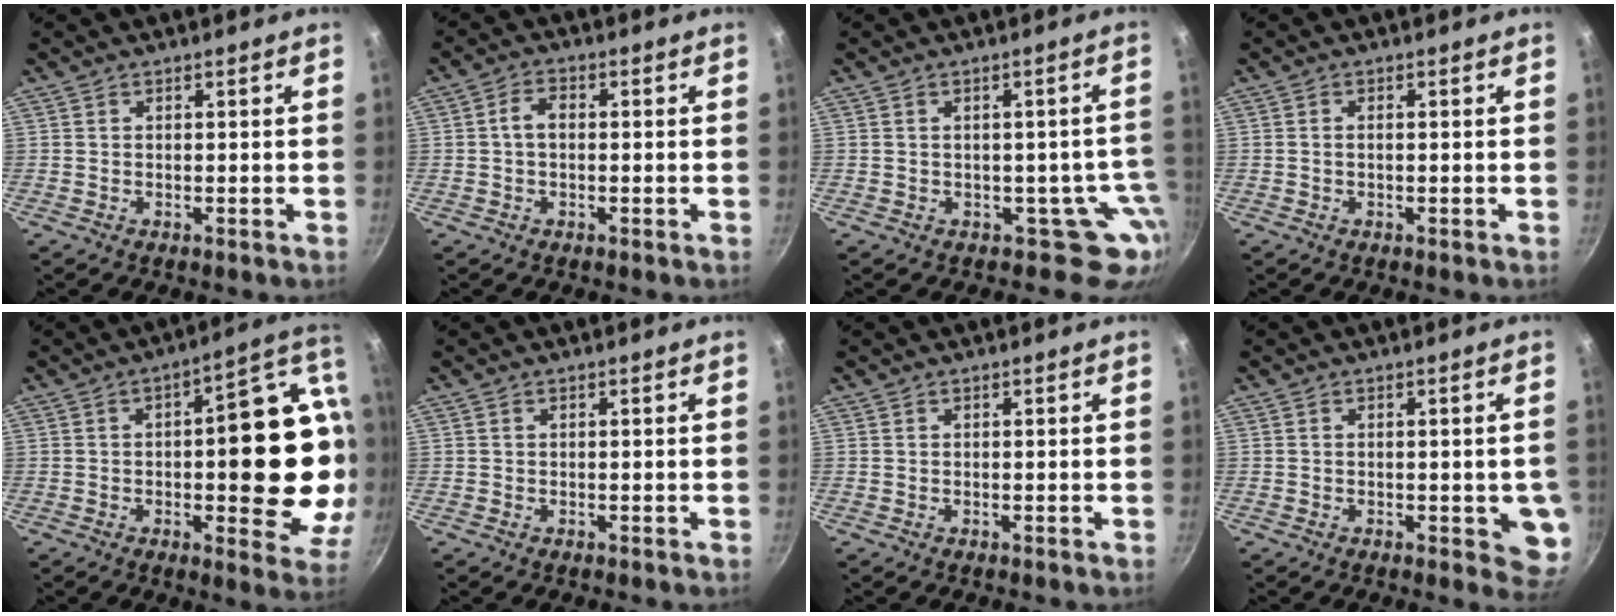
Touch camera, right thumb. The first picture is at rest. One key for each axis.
{"total": 3.5, "fx": 0.0, "fy": 2.3, "fz": 2.6, "tx": -0.045, "ty": 0.015, "tz": -0.006}
{"total": 6.6, "fx": -1.6, "fy": 5.8, "fz": 2.6, "tx": 0.043, "ty": 0.026, "tz": -0.016}
{"total": 0.8, "fx": -0.1, "fy": 0.4, "fz": 0.7, "tx": -0.015, "ty": 0.005, "tz": -0.003}
{"total": 22.5, "fx": -0.3, "fy": 9.2, "fz": 20.5, "tx": -0.212, "ty": 0.008, "tz": -0.006}
{"total": 0.0}
{"total": 0.0}
{"total": 6.9, "fx": -1.1, "fy": 2.9, "fz": 6.2, "tx": -0.041, "ty": -0.002, "tz": -0.012}